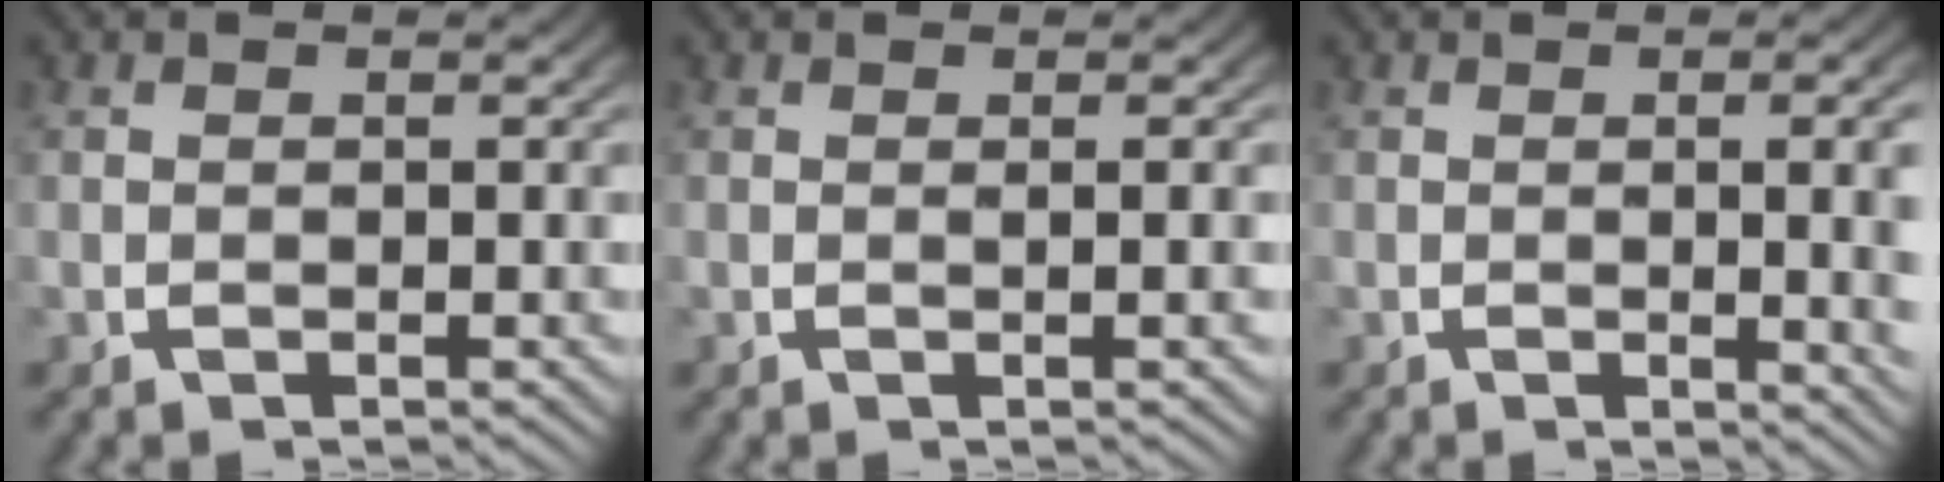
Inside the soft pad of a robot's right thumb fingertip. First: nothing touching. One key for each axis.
{"total": 0.7, "fx": 0.3, "fy": -0.2, "fz": 0.6, "tx": -0.014, "ty": 0.002, "tz": 0.004}
{"total": 3.7, "fx": 0.2, "fy": 0.7, "fz": 3.6, "tx": -0.040, "ty": 0.001, "tz": 0.002}